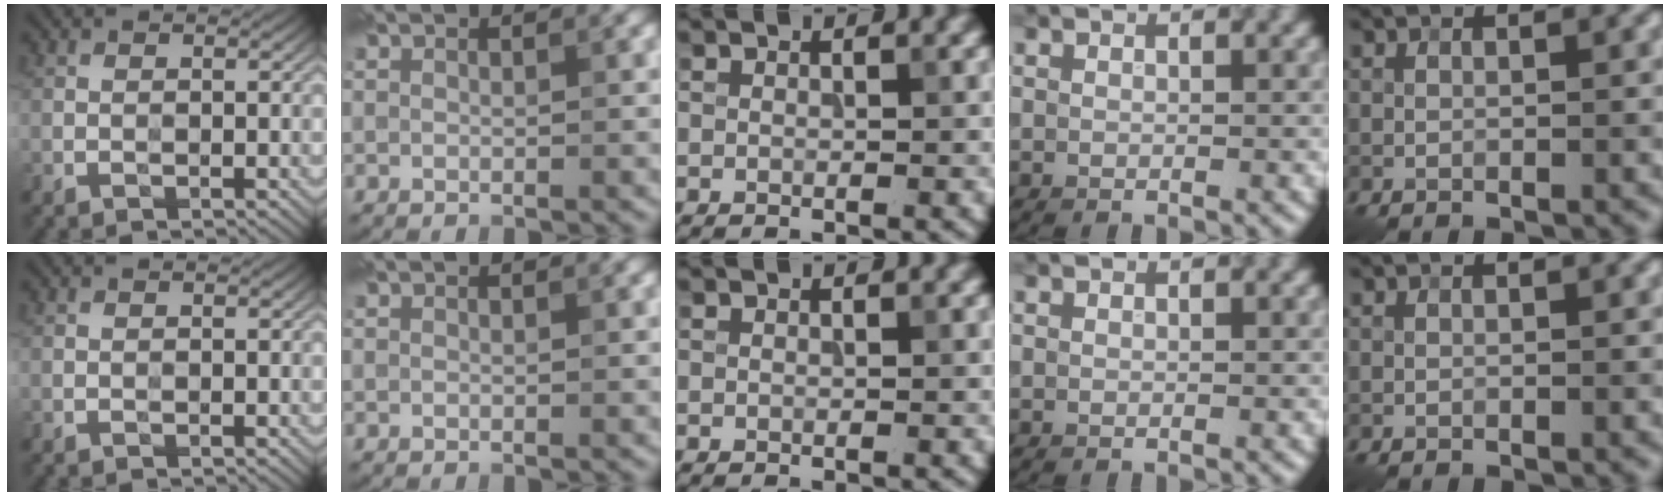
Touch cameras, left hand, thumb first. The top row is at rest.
{}